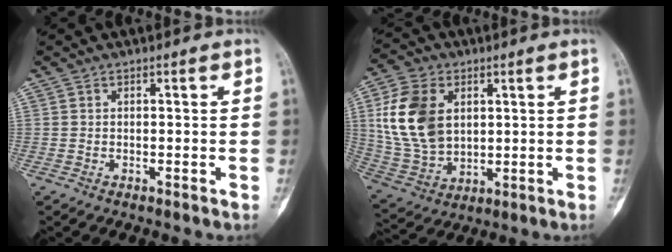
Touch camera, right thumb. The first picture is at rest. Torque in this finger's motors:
{"motor_torque": [-0.24, 0.79, 1.39, 0.36, 0.14]}